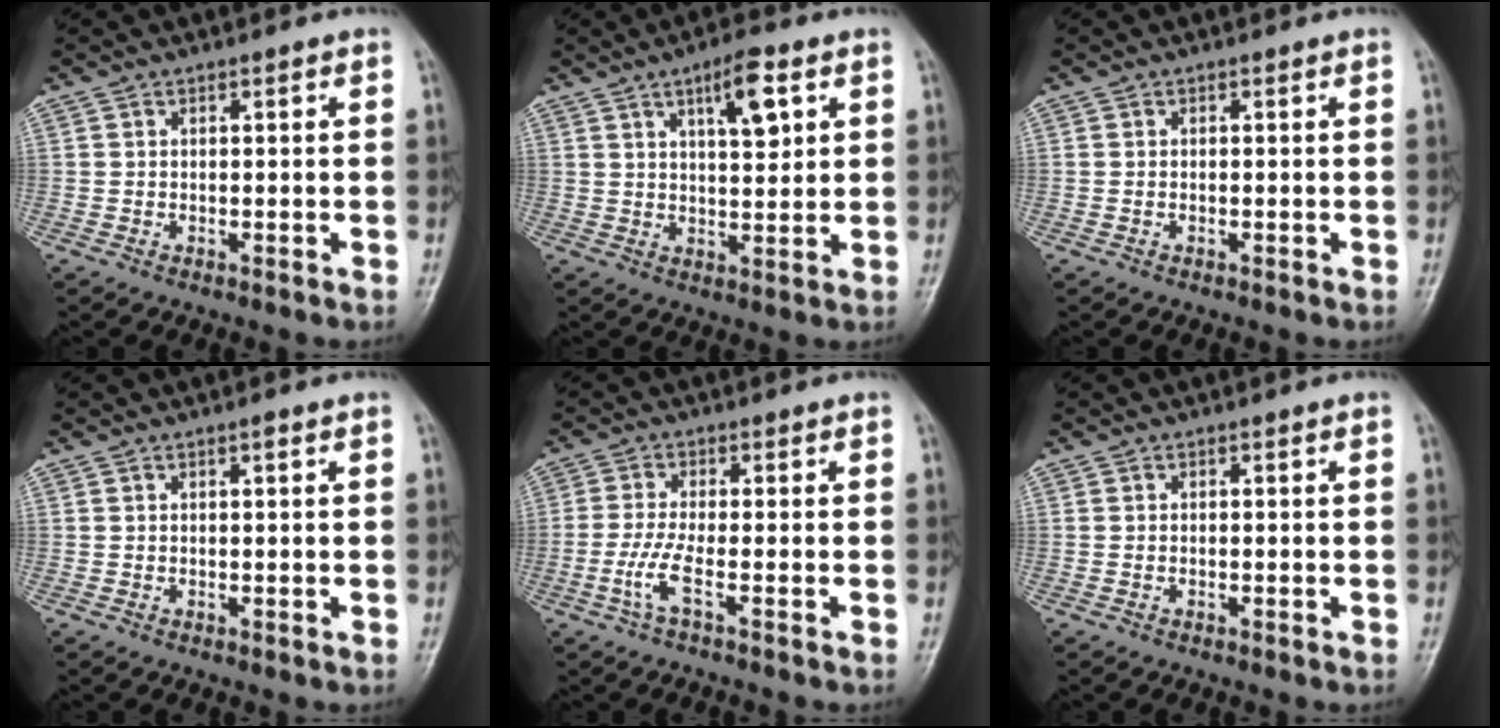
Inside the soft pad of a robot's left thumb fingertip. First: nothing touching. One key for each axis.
{"total": 7.5, "fx": 3.4, "fy": 2.5, "fz": 6.2, "tx": -0.084, "ty": -0.016, "tz": 0.053}
{"total": 0.0}
{"total": 0.6, "fx": 0.3, "fy": 0.0, "fz": 0.5, "tx": -0.008, "ty": 0.000, "tz": 0.005}
{"total": 4.3, "fx": -1.7, "fy": 0.3, "fz": 3.9, "tx": -0.104, "ty": 0.001, "tz": -0.038}
{"total": 0.0}